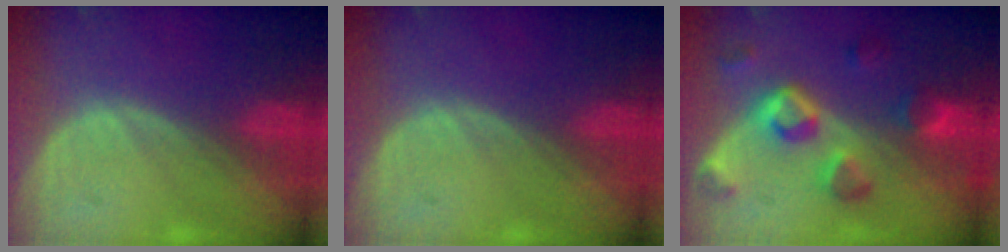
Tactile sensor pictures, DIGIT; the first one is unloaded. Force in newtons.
{"total": 0.0}
{"total": 7.3, "press": 7.3, "slide": 0.8}